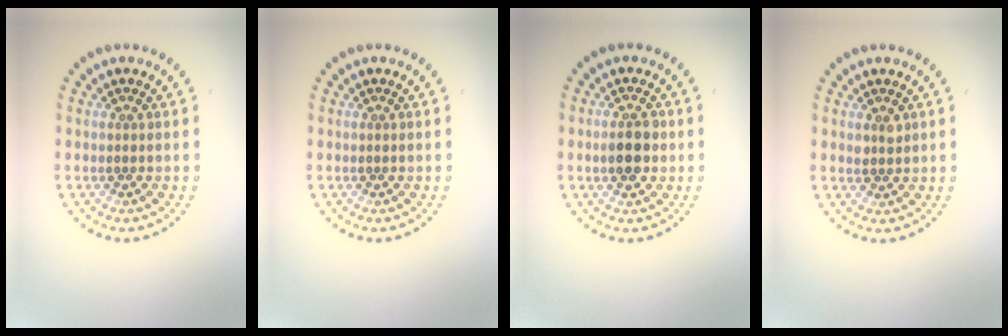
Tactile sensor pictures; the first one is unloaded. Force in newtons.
{"total": 0.0}
{"total": 2.8, "press": 2.8, "slide": 0.0}
{"total": 1.2, "press": 1.1, "slide": 0.4}